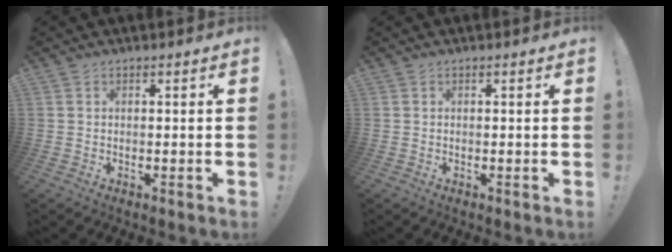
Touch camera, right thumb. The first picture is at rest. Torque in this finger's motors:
{"motor_torque": [0.00, 0.00, 0.11, -0.11, 0.01]}